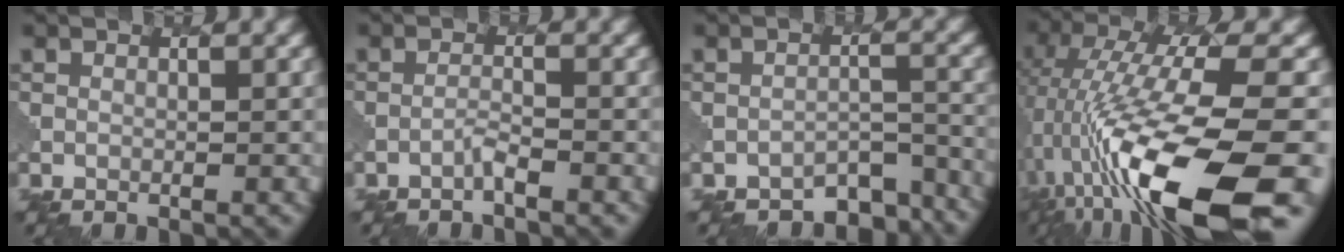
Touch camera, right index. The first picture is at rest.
{"total": 0.8, "force": [-0.7, -0.1, 0.3], "torque": [-0.008, 0.006, -0.022]}
{"total": 4.8, "force": [-4.3, 1.6, 1.4], "torque": [-0.017, -0.007, -0.056]}
{"total": 16.2, "force": [-5.5, 5.0, 14.4], "torque": [-0.271, -0.004, -0.095]}